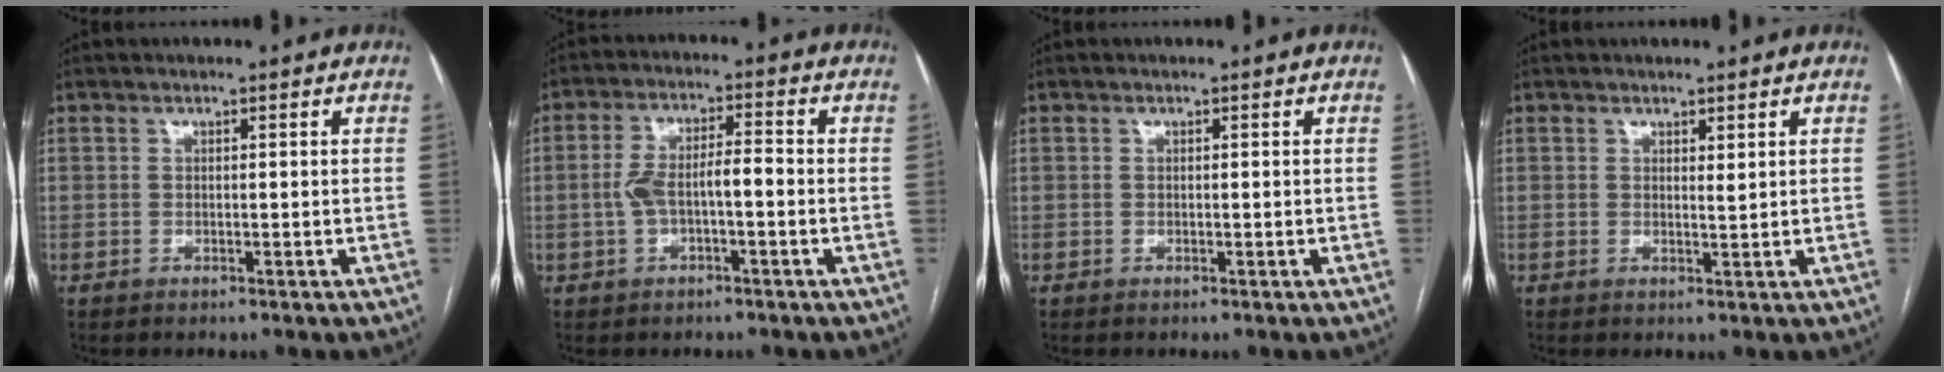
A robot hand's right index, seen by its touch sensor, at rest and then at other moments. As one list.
[{"total": 6.5, "force": [-1.1, 2.1, 6.0], "torque": [-0.125, 0.027, -0.017]}, {"total": 0.0}, {"total": 0.9, "force": [0.6, 0.2, 0.7], "torque": [-0.009, -0.006, 0.011]}]